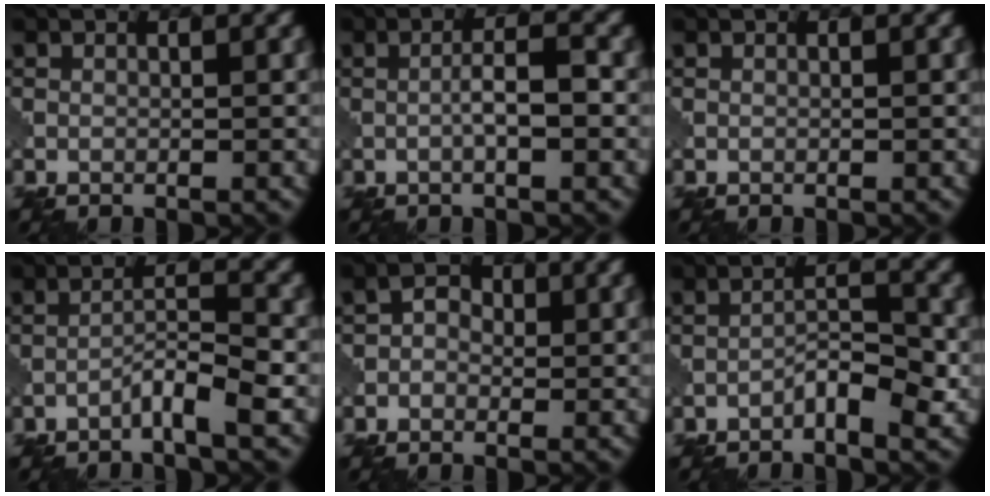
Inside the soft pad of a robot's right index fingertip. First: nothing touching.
{"total": 2.9, "force": [-0.5, 0.5, 2.9], "torque": [-0.050, 0.005, -0.012]}
{"total": 0.0}
{"total": 3.1, "force": [-2.0, 0.1, 2.3], "torque": [-0.041, 0.012, -0.045]}
{"total": 1.8, "force": [-0.3, 1.5, 0.9], "torque": [-0.010, 0.005, -0.015]}
{"total": 3.4, "force": [-1.8, 1.0, 2.6], "torque": [-0.042, 0.011, -0.035]}